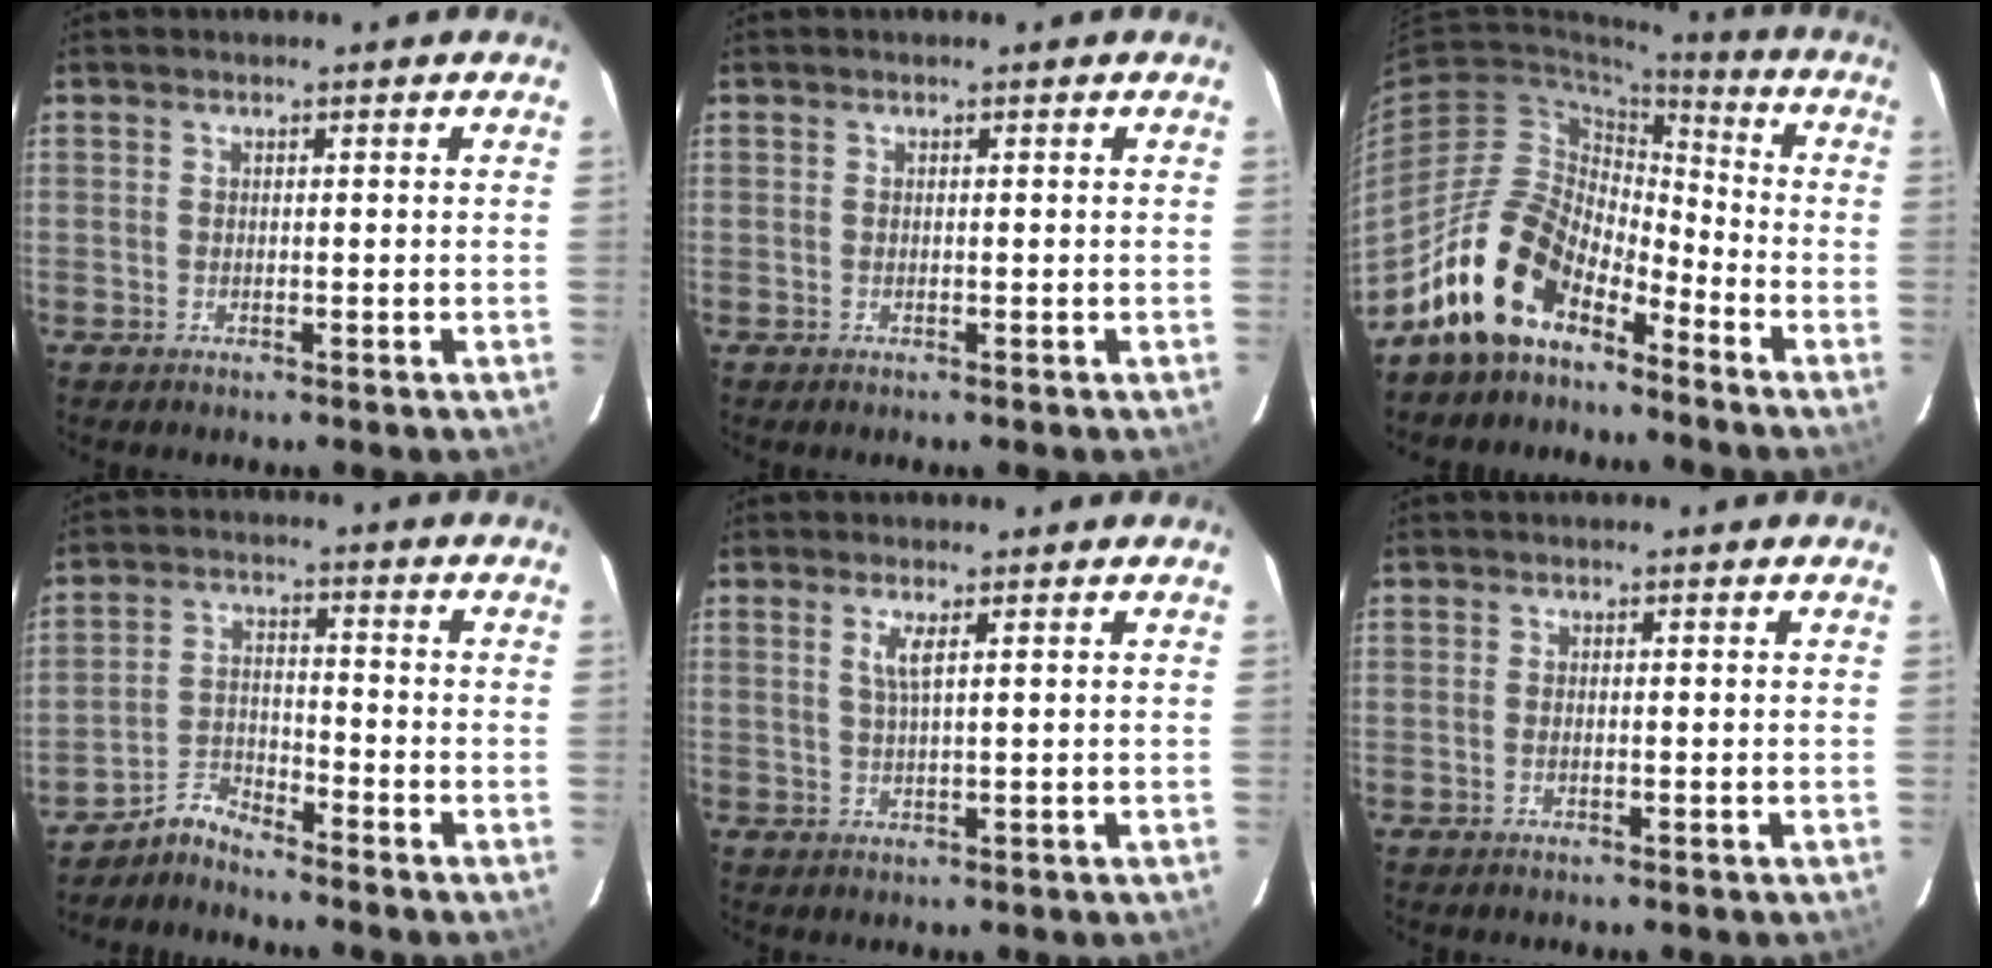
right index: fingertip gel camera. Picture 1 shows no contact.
{"total": 0.0}
{"total": 14.6, "force": [-10.8, 7.0, 7.0], "torque": [-0.135, 0.021, -0.198]}
{"total": 4.4, "force": [-4.4, 0.5, 0.3], "torque": [-0.008, 0.017, -0.091]}
{"total": 2.5, "force": [1.0, 0.0, 2.3], "torque": [-0.047, -0.002, 0.021]}
{"total": 0.9, "force": [-0.3, 0.5, 0.7], "torque": [-0.016, 0.000, -0.006]}